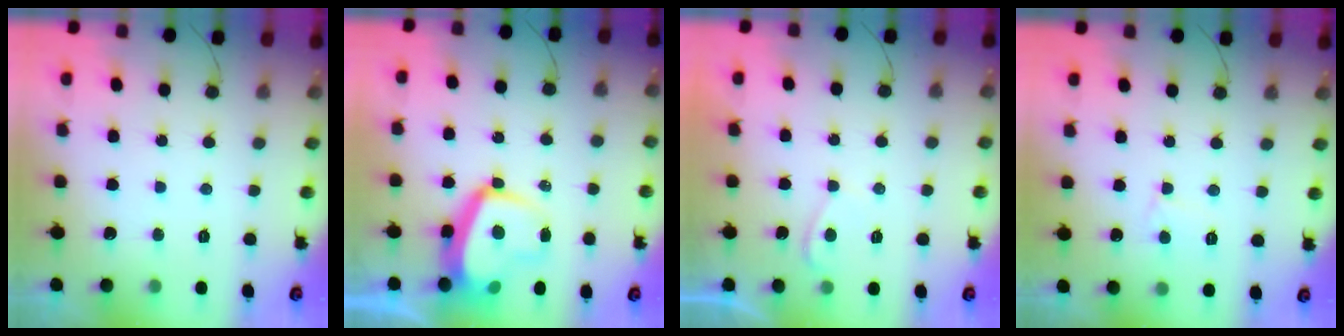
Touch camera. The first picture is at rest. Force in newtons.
{"total": 11.4, "press": 11.4, "slide": 0.9}
{"total": 1.0, "press": 0.7, "slide": 0.6}
{"total": 4.1, "press": 4.1, "slide": 0.5}